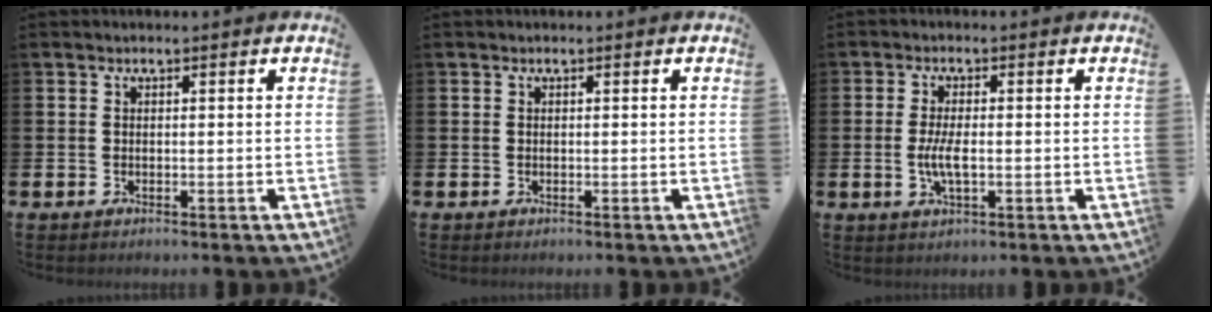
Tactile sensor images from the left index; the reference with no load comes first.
{"total": 0.0}
{"total": 3.7, "force": [-0.5, 1.3, 3.4], "torque": [-0.060, -0.004, -0.013]}